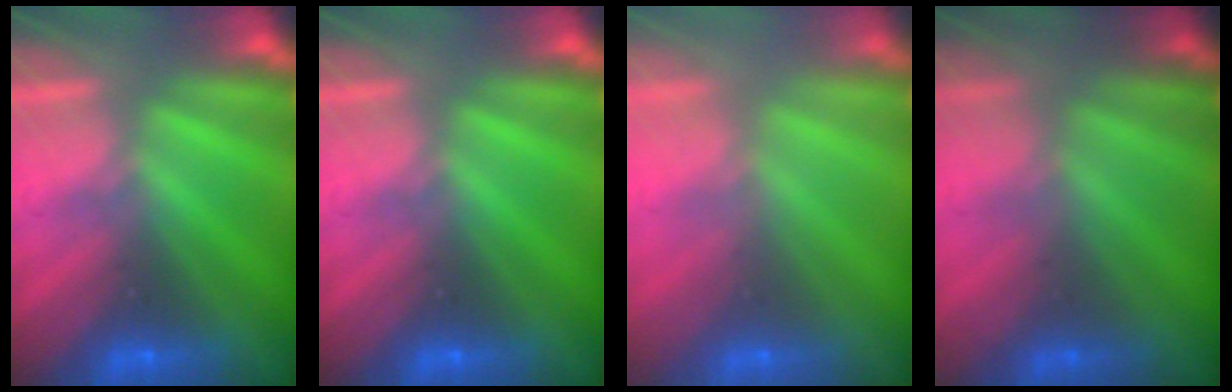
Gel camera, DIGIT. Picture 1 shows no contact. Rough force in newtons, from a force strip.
{"total": 0.0}
{"total": 2.6}
{"total": 1.7}